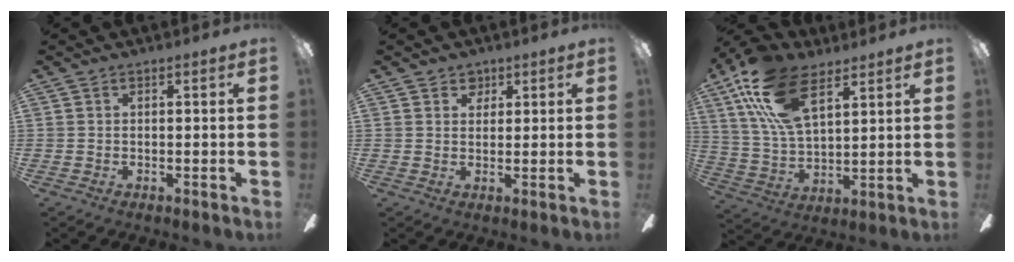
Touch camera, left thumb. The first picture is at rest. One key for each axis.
{"total": 3.3, "fx": 2.2, "fy": 2.4, "fz": 0.5, "tx": 0.005, "ty": -0.006, "tz": 0.036}
{"total": 19.3, "fx": 10.3, "fy": 9.3, "fz": 13.5, "tx": -0.287, "ty": -0.027, "tz": 0.181}